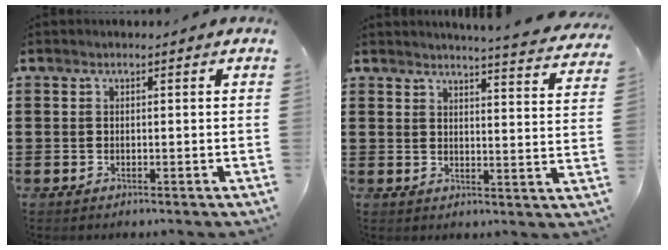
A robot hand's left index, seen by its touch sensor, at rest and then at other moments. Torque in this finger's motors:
{"motor_torque": [1.42, -0.72, 0.24, 0.09]}